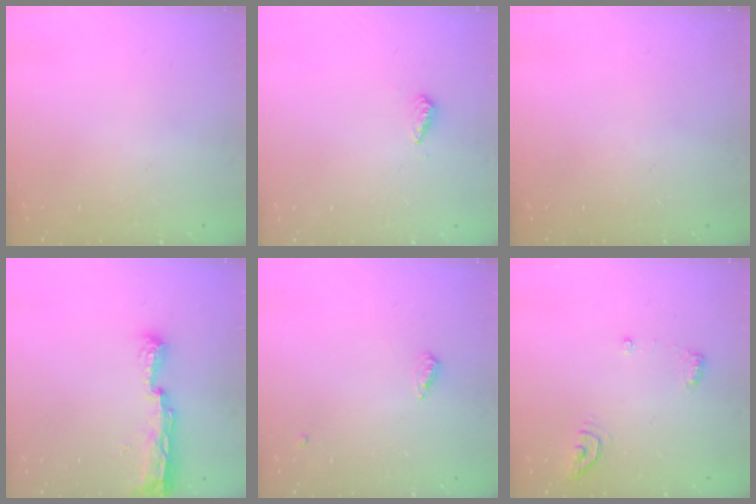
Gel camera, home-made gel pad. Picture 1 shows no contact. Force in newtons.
{"total": 2.8, "press": 2.8, "slide": 0.7}
{"total": 0.0}
{"total": 9.3, "press": 9.3, "slide": 0.5}
{"total": 4.2, "press": 4.2, "slide": 0.5}
{"total": 6.4, "press": 6.4, "slide": 0.6}